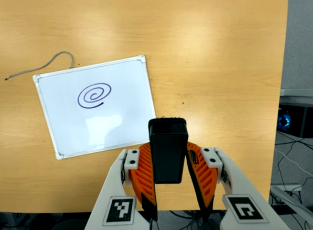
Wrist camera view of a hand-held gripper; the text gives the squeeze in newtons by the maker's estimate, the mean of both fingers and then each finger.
{"total": 6.1, "left": 4.9, "right": 7.3}